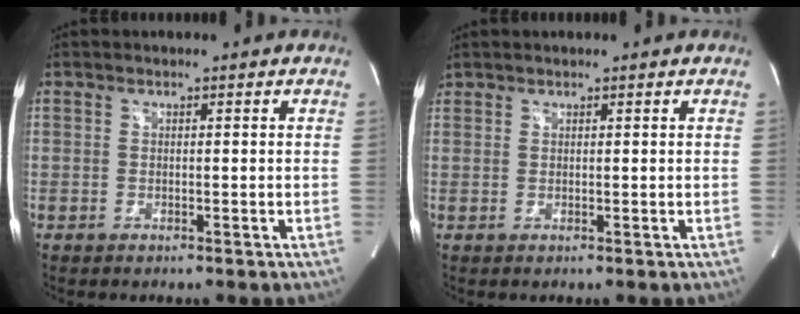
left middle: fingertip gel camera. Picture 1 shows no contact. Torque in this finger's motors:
{"motor_torque": [0.57, -0.57, 0.09, -0.02]}